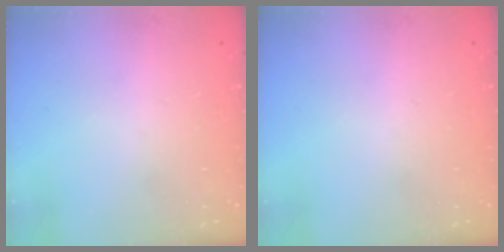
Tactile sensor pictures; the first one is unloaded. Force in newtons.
{"total": 0.0}